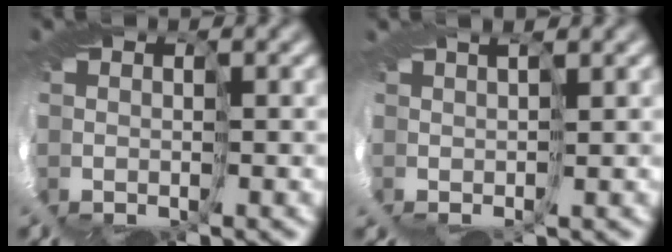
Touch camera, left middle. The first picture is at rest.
{"total": 2.8, "force": [1.4, -2.2, -0.9], "torque": [0.028, 0.023, 0.000]}